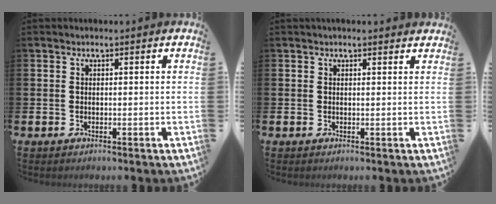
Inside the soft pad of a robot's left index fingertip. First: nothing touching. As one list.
[{"total": 0.6, "force": [0.6, 0.0, 0.2], "torque": [0.004, -0.003, 0.009]}]